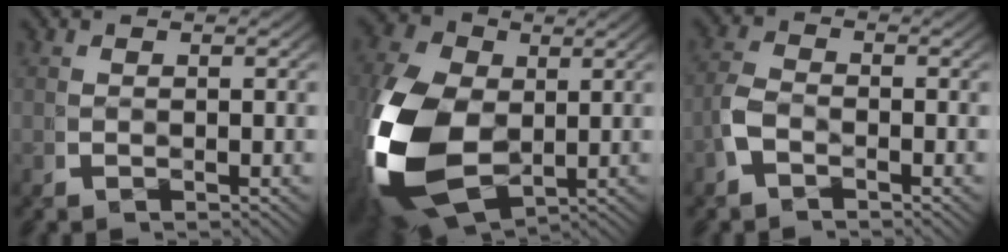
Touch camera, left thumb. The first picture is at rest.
{"total": 15.1, "force": [-1.6, 10.5, 10.8], "torque": [-0.267, -0.055, -0.001]}
{"total": 2.4, "force": [-1.2, 1.8, 1.1], "torque": [-0.034, -0.009, -0.025]}